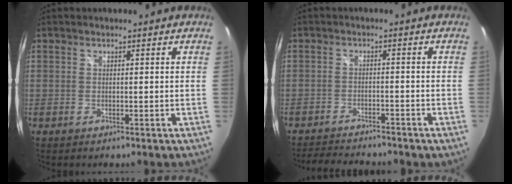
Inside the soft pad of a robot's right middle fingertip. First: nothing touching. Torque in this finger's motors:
{"motor_torque": [0.35, -1.20, 0.02, 0.04]}